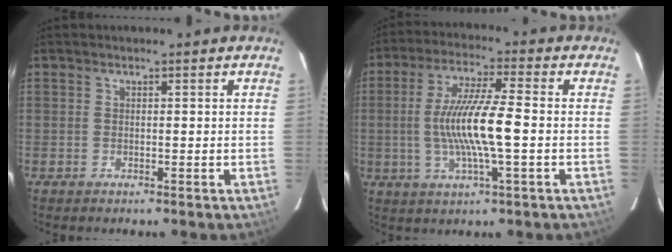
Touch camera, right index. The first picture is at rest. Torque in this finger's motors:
{"motor_torque": [1.99, -0.15, 1.05, 0.21]}